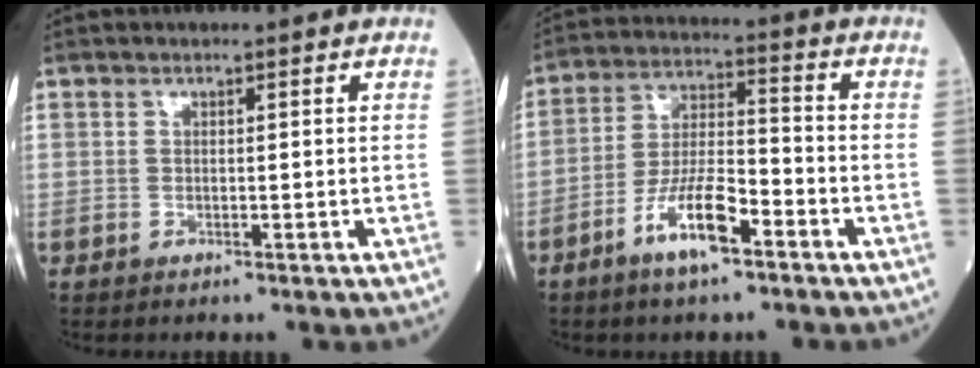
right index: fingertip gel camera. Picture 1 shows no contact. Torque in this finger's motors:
{"motor_torque": [0.36, -0.29, 0.21, 0.06]}